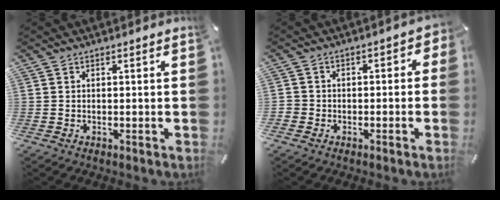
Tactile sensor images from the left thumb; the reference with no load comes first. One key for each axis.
{"total": 3.8, "fx": -2.1, "fy": 2.9, "fz": 1.2, "tx": -0.019, "ty": 0.018, "tz": -0.042}